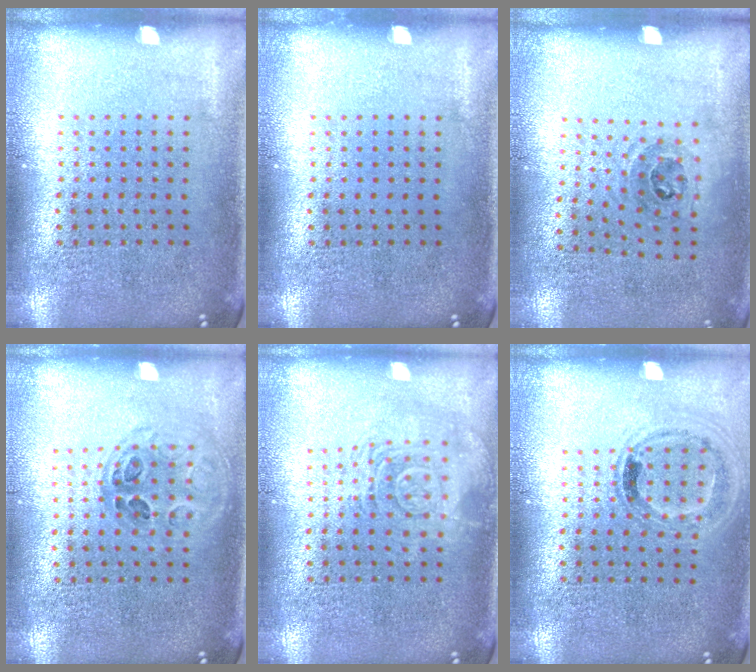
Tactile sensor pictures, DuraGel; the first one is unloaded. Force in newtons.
{"total": 0.0}
{"total": 1.1, "press": 0.7, "slide": 0.8}
{"total": 0.9, "press": 0.9, "slide": 0.3}
{"total": 2.7, "press": 2.7, "slide": 0.4}
{"total": 1.0, "press": 1.0, "slide": 0.3}